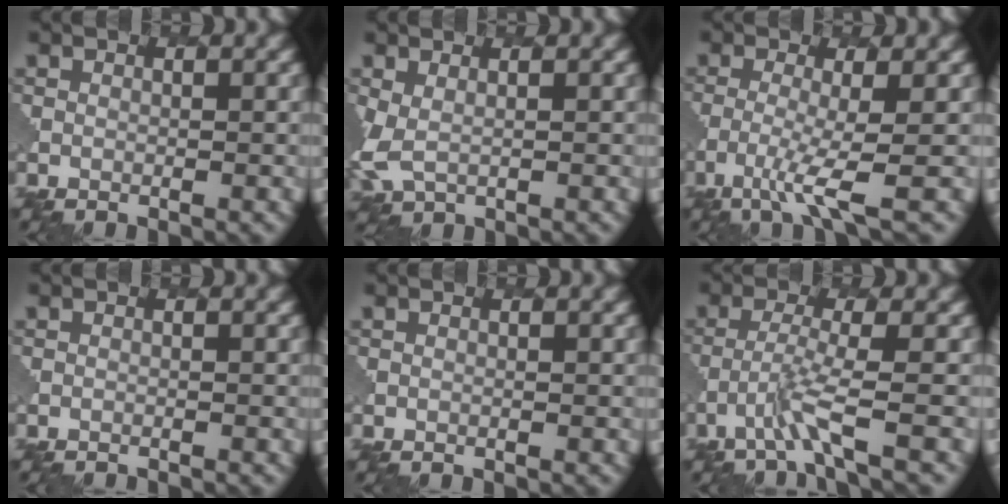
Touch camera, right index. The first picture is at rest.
{"total": 2.4, "force": [0.4, 1.6, 1.8], "torque": [-0.052, -0.007, 0.006]}
{"total": 3.8, "force": [-1.7, 0.5, 3.4], "torque": [-0.070, -0.011, -0.043]}
{"total": 1.0, "force": [-1.0, 0.3, 0.1], "torque": [0.015, -0.003, -0.017]}
{"total": 0.0}
{"total": 2.9, "force": [-1.7, -0.2, 2.3], "torque": [-0.049, 0.001, -0.045]}